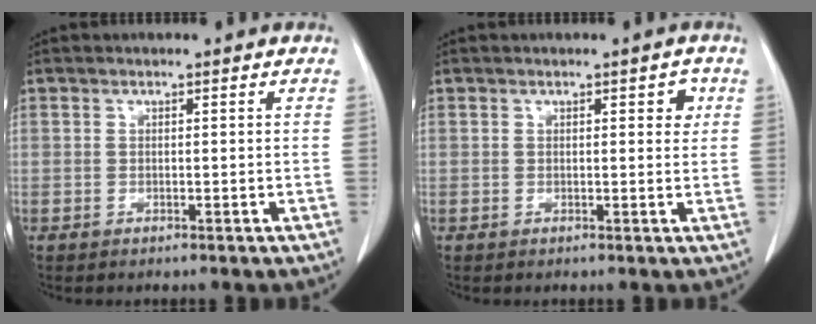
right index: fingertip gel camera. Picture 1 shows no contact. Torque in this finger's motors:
{"motor_torque": [0.19, -0.06, 0.02, 0.00]}